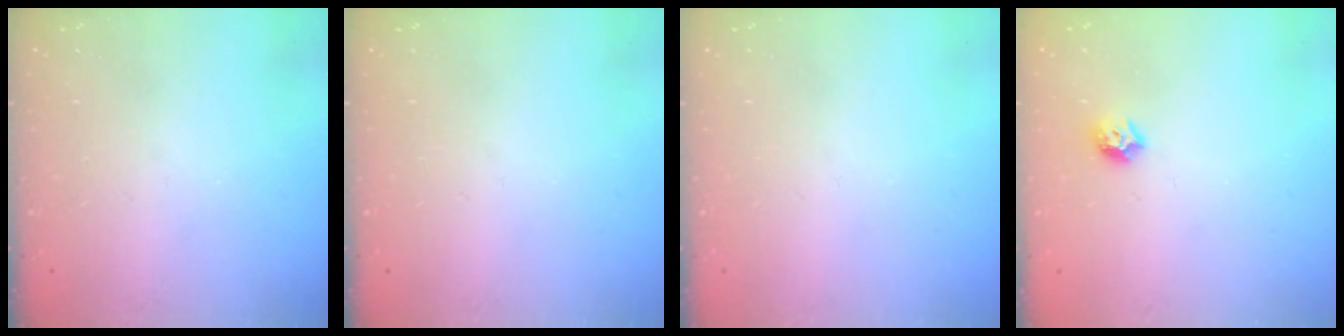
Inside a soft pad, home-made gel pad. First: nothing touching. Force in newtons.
{"total": 0.0}
{"total": 0.0}
{"total": 6.7, "press": 6.6, "slide": 0.9}